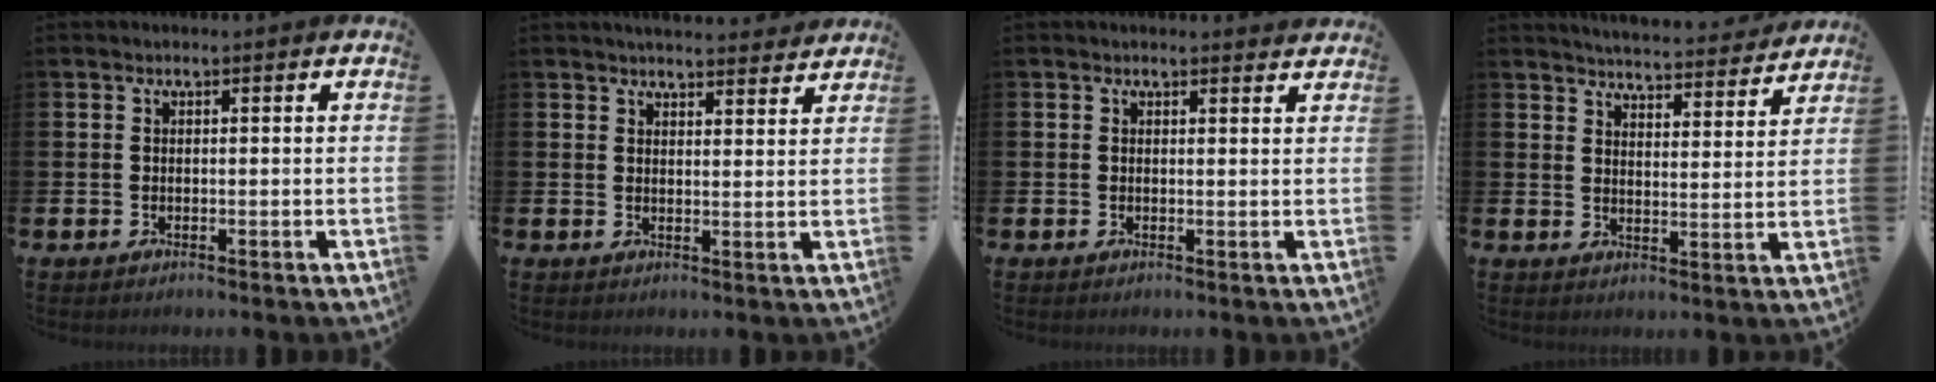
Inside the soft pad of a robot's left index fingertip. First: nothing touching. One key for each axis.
{"total": 3.9, "fx": 3.9, "fy": 0.3, "fz": 0.2, "tx": -0.001, "ty": -0.024, "tz": 0.069}
{"total": 1.0, "fx": 1.0, "fy": 0.1, "fz": 0.1, "tx": 0.009, "ty": -0.005, "tz": 0.016}
{"total": 5.4, "fx": 5.3, "fy": 0.3, "fz": 0.6, "tx": -0.024, "ty": -0.040, "tz": 0.093}